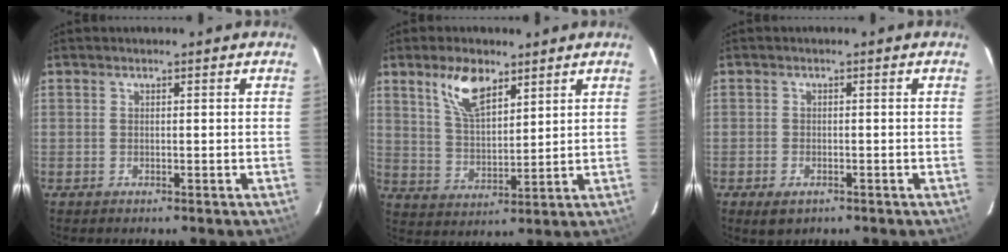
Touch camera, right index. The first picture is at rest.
{"total": 9.1, "force": [5.6, 4.0, 5.9], "torque": [-0.109, 0.008, 0.114]}
{"total": 3.0, "force": [-1.8, 1.8, 1.7], "torque": [-0.033, -0.008, -0.027]}